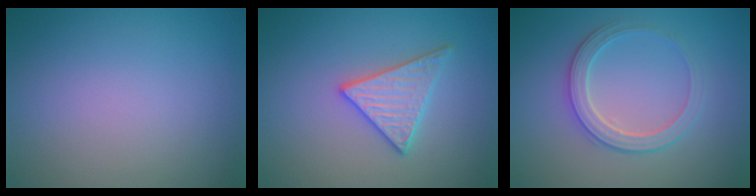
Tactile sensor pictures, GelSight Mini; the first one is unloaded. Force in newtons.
{"total": 3.0, "press": 3.0, "slide": 0.1}
{"total": 2.8, "press": 2.8, "slide": 0.3}